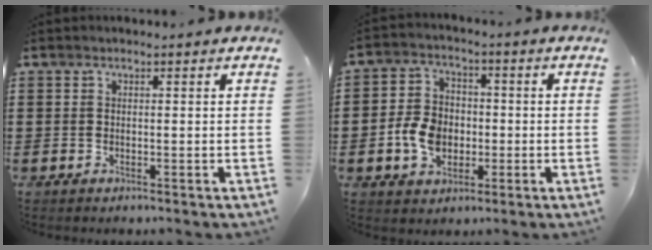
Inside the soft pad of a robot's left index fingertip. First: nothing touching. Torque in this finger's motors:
{"motor_torque": [0.84, 0.77, 0.66, 0.12]}